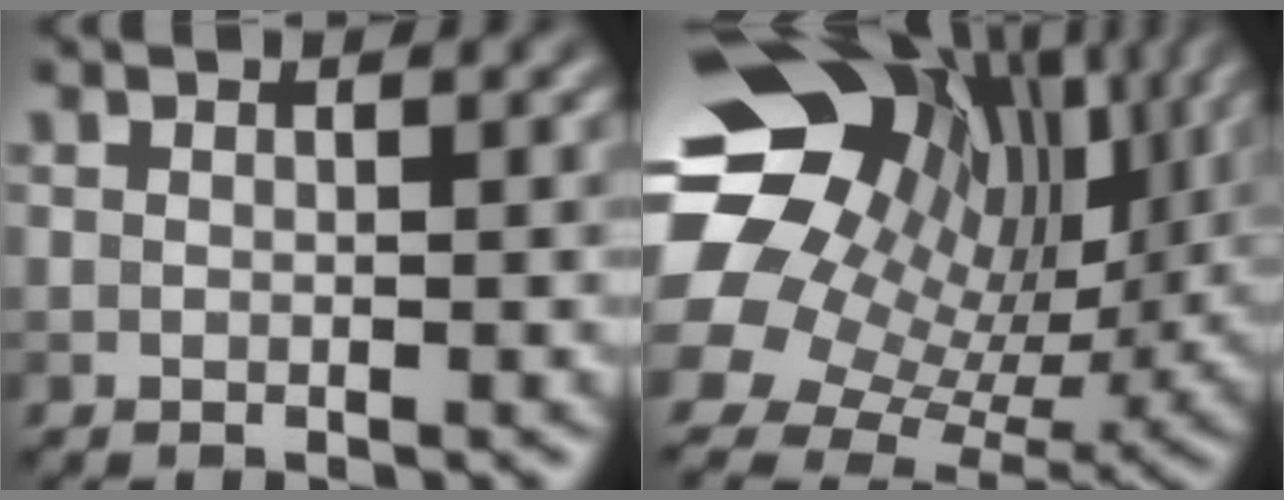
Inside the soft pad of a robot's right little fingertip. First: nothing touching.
{"total": 18.1, "force": [6.2, 13.0, 11.0], "torque": [-0.229, 0.037, 0.123]}